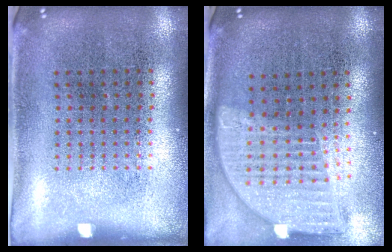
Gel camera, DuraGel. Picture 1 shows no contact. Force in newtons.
{"total": 1.9, "press": 1.5, "slide": 1.2}